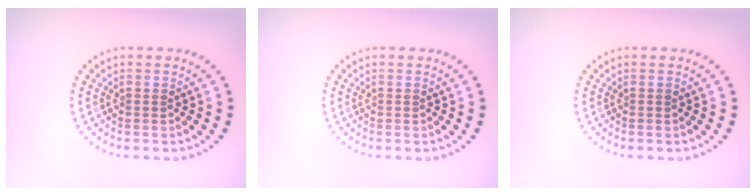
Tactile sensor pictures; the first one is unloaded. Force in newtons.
{"total": 0.0}
{"total": 0.0}